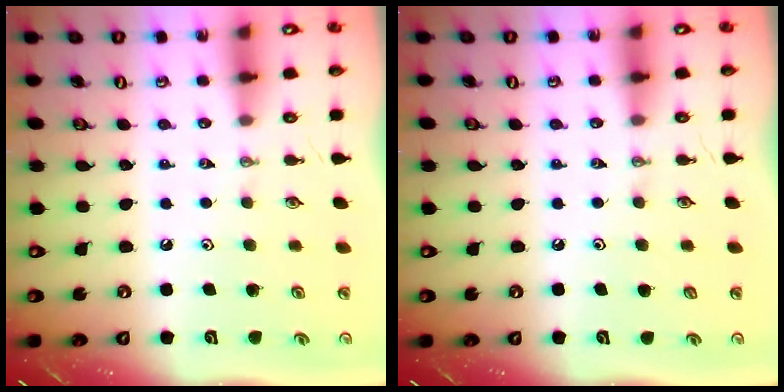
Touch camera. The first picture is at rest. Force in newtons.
{"total": 1.4, "press": 0.2, "slide": 1.4}